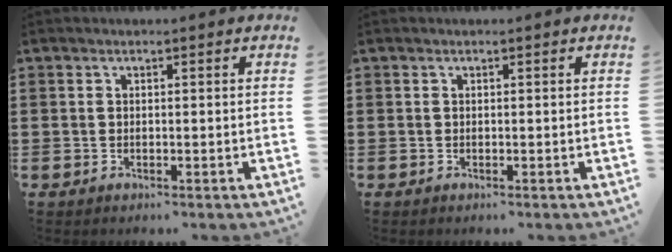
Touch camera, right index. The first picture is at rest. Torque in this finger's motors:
{"motor_torque": [0.91, -0.07, 0.02, 0.01]}